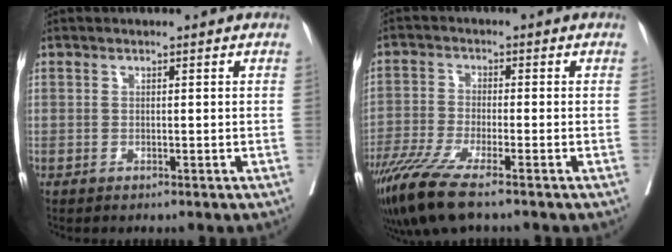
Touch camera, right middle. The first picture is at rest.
{"total": 8.7, "force": [-6.1, 0.5, 6.1], "torque": [-0.117, -0.024, -0.114]}